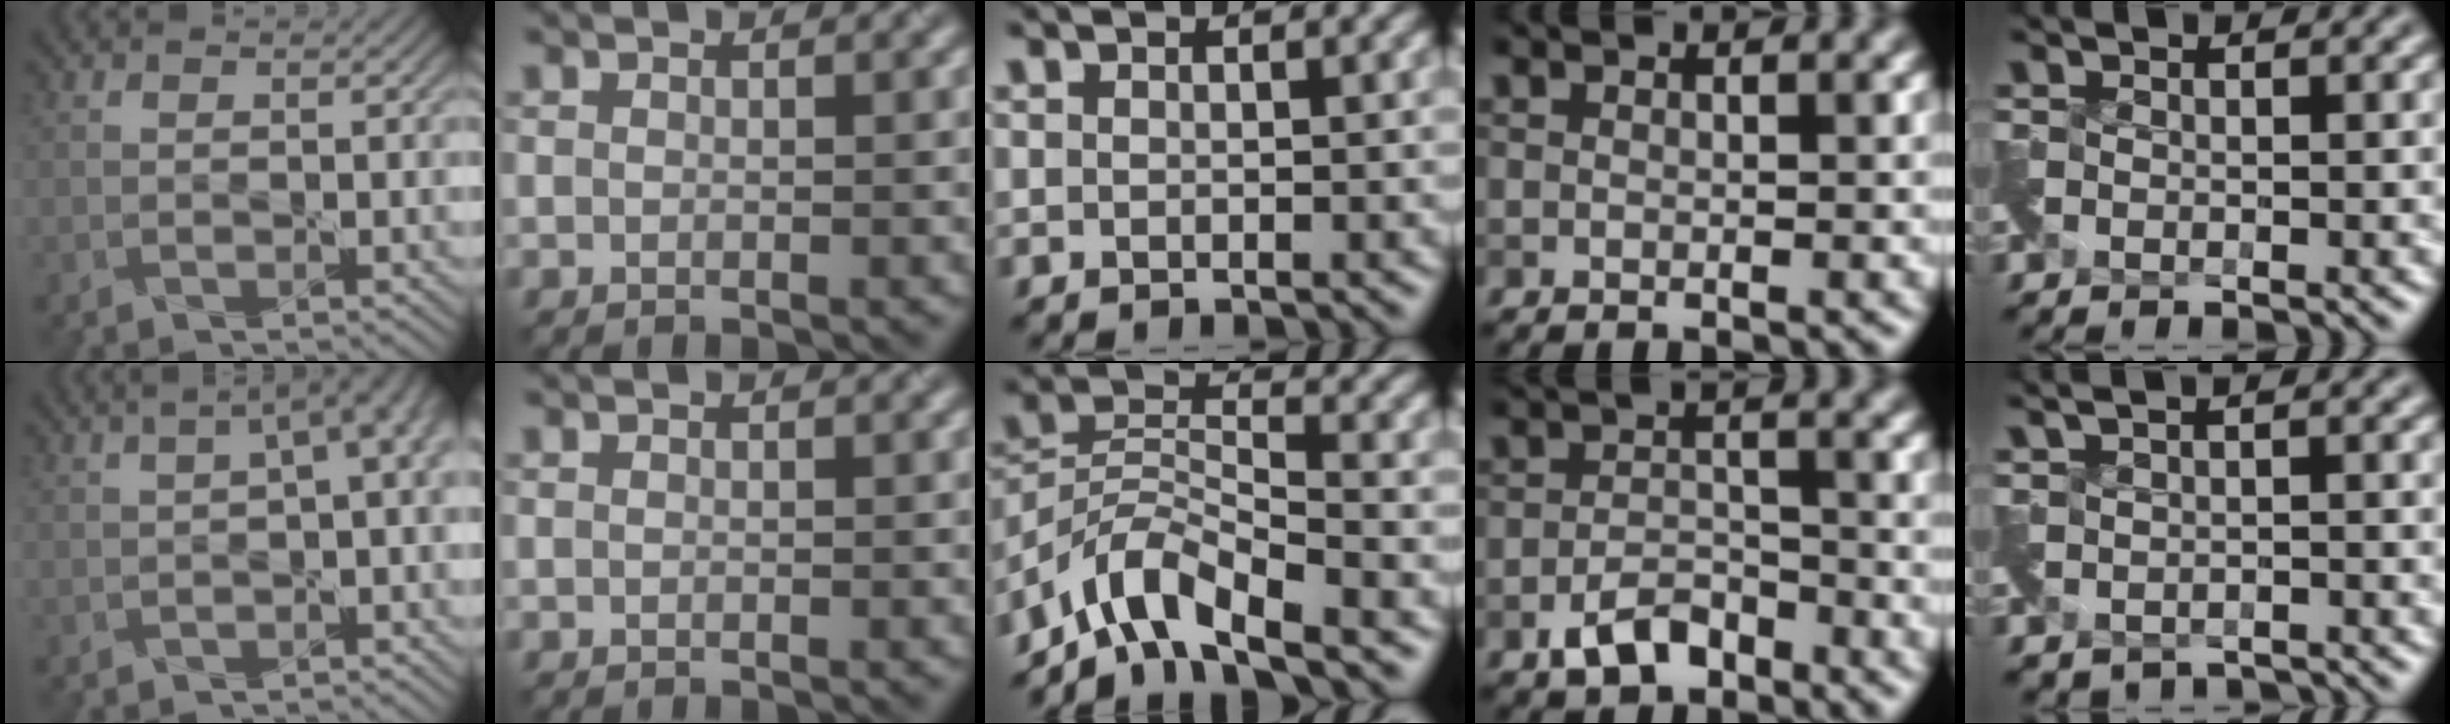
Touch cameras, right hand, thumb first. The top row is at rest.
{"thumb": {"total": 4.5, "force": [0.4, 1.6, 4.2], "torque": [-0.050, 0.010, 0.007]}, "middle": {"total": 6.5, "force": [-5.2, 1.6, 3.5], "torque": [-0.057, 0.002, -0.109]}, "ring": {"total": 3.7, "force": [-2.4, 1.7, 2.2], "torque": [-0.036, 0.005, -0.046]}, "little": {"total": 3.3, "force": [-0.8, 1.9, 2.6], "torque": [-0.054, -0.023, -0.007]}}